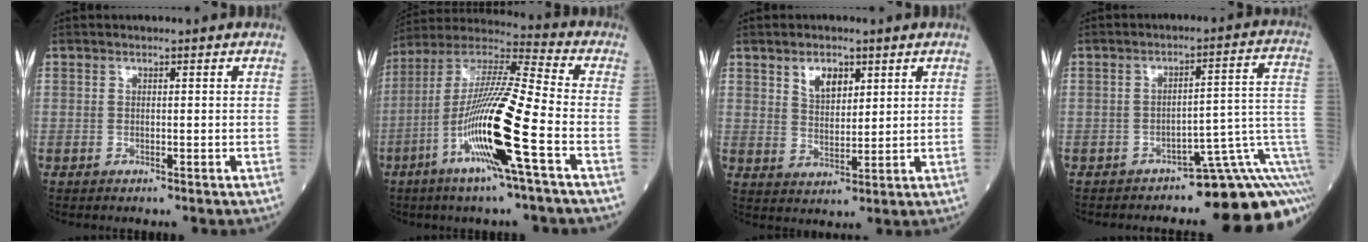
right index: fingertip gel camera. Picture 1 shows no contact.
{"total": 19.2, "force": [-6.6, 0.7, 18.0], "torque": [-0.378, -0.022, -0.132]}
{"total": 5.4, "force": [2.7, 3.0, 3.5], "torque": [-0.071, 0.006, 0.055]}
{"total": 13.0, "force": [-7.8, 3.2, 10.0], "torque": [-0.071, 0.074, -0.094]}